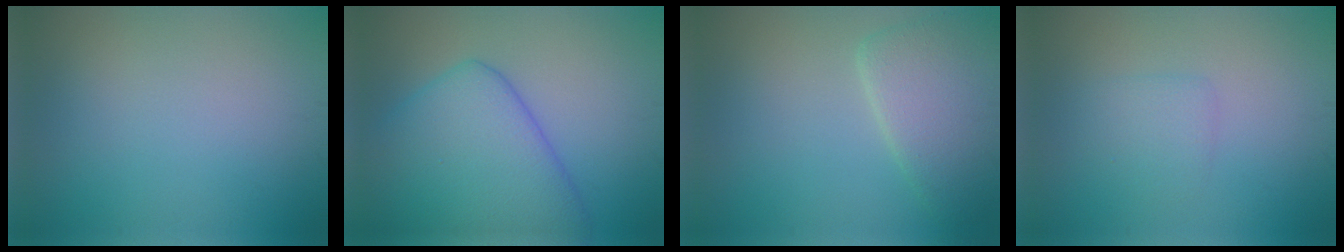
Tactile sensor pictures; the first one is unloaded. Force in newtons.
{"total": 8.9, "press": 8.9, "slide": 0.3}
{"total": 4.6, "press": 4.6, "slide": 0.5}
{"total": 1.8, "press": 1.8, "slide": 0.1}